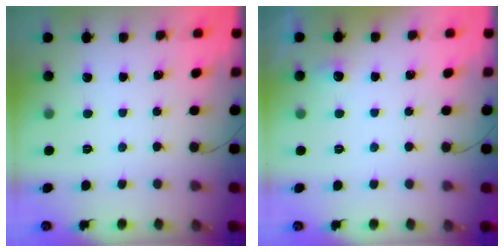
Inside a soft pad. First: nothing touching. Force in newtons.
{"total": 7.7, "press": 3.7, "slide": 6.7}